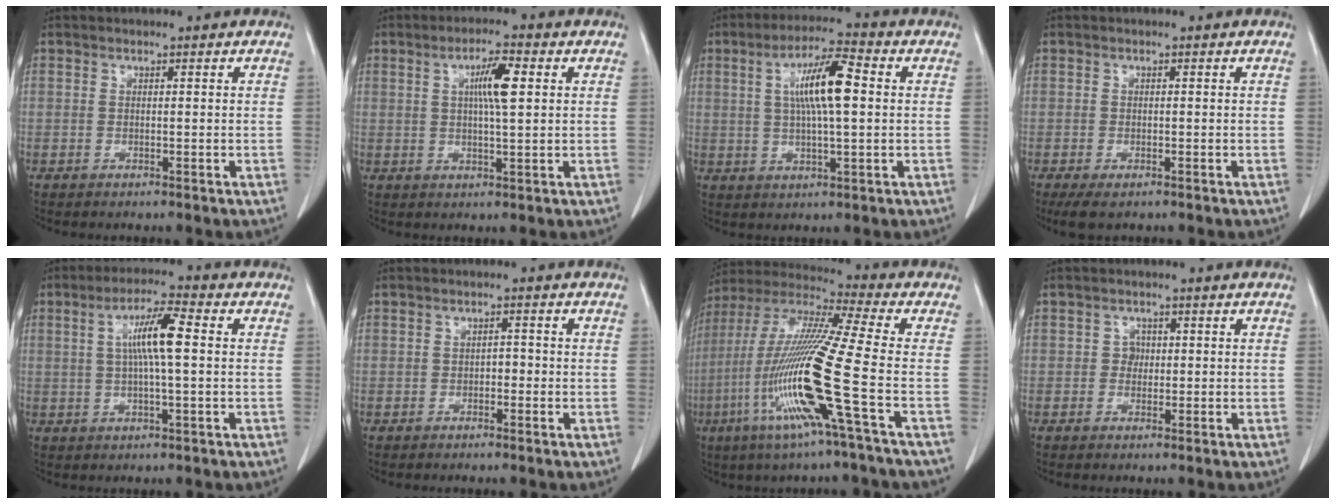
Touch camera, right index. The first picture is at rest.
{"total": 5.2, "force": [1.4, 0.6, 4.9], "torque": [-0.088, 0.002, 0.024]}
{"total": 9.5, "force": [1.6, 1.4, 9.3], "torque": [-0.171, 0.012, 0.027]}
{"total": 3.0, "force": [-2.0, 1.1, 2.0], "torque": [-0.040, -0.009, -0.029]}
{"total": 7.5, "force": [1.1, 0.5, 7.4], "torque": [-0.137, 0.008, 0.016]}
{"total": 1.3, "force": [-0.4, 0.7, 0.9], "torque": [-0.011, 0.004, -0.007]}
{"total": 18.7, "force": [-5.8, -1.3, 17.7], "torque": [-0.374, -0.024, -0.126]}
{"total": 1.5, "force": [0.1, 1.3, 0.6], "torque": [-0.007, 0.003, -0.001]}